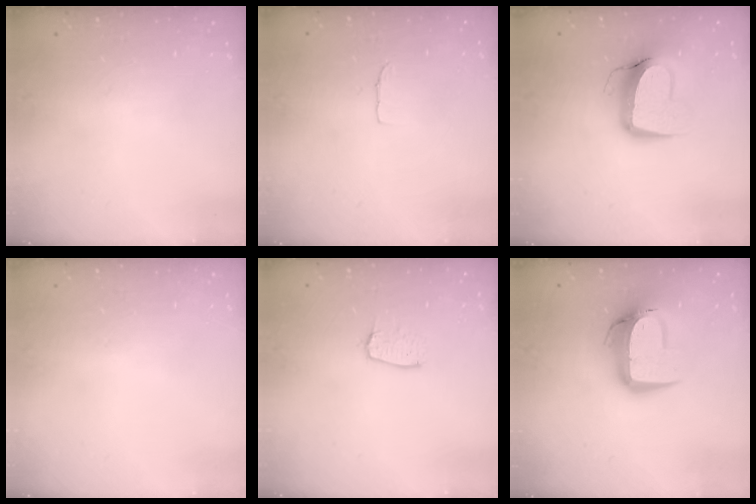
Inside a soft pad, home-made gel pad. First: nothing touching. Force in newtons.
{"total": 3.4, "press": 3.4, "slide": 0.2}
{"total": 13.0, "press": 12.9, "slide": 1.7}
{"total": 0.0}
{"total": 6.0, "press": 6.0, "slide": 0.3}
{"total": 12.9, "press": 12.9, "slide": 1.1}